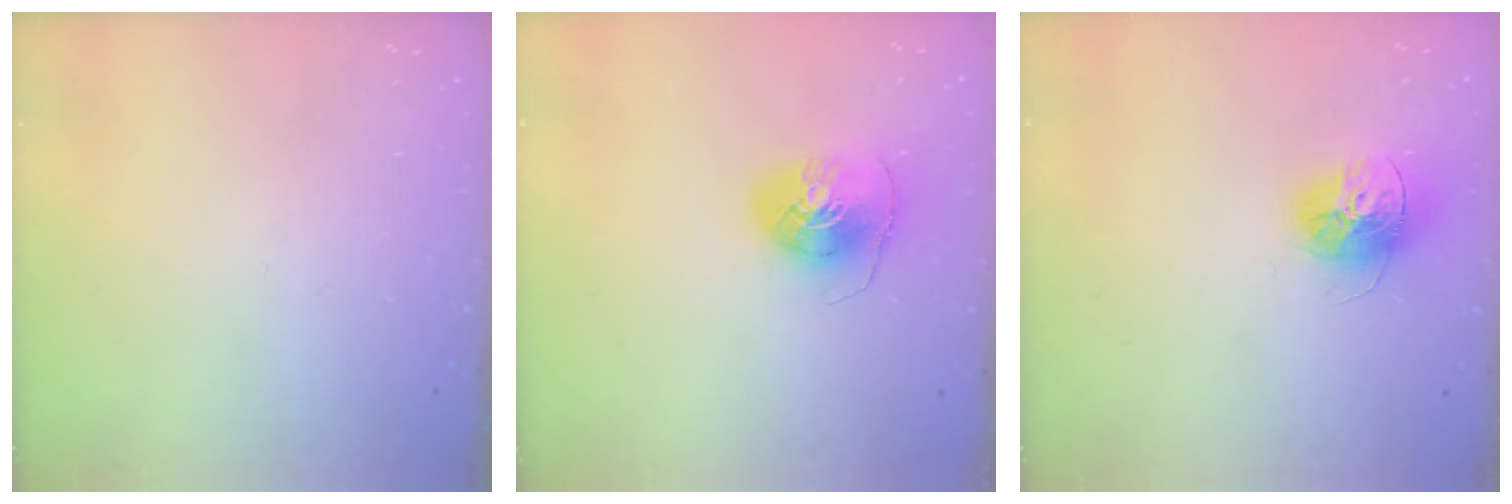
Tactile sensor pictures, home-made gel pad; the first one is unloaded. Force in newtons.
{"total": 8.2, "press": 8.1, "slide": 0.8}
{"total": 13.7, "press": 13.7, "slide": 1.0}